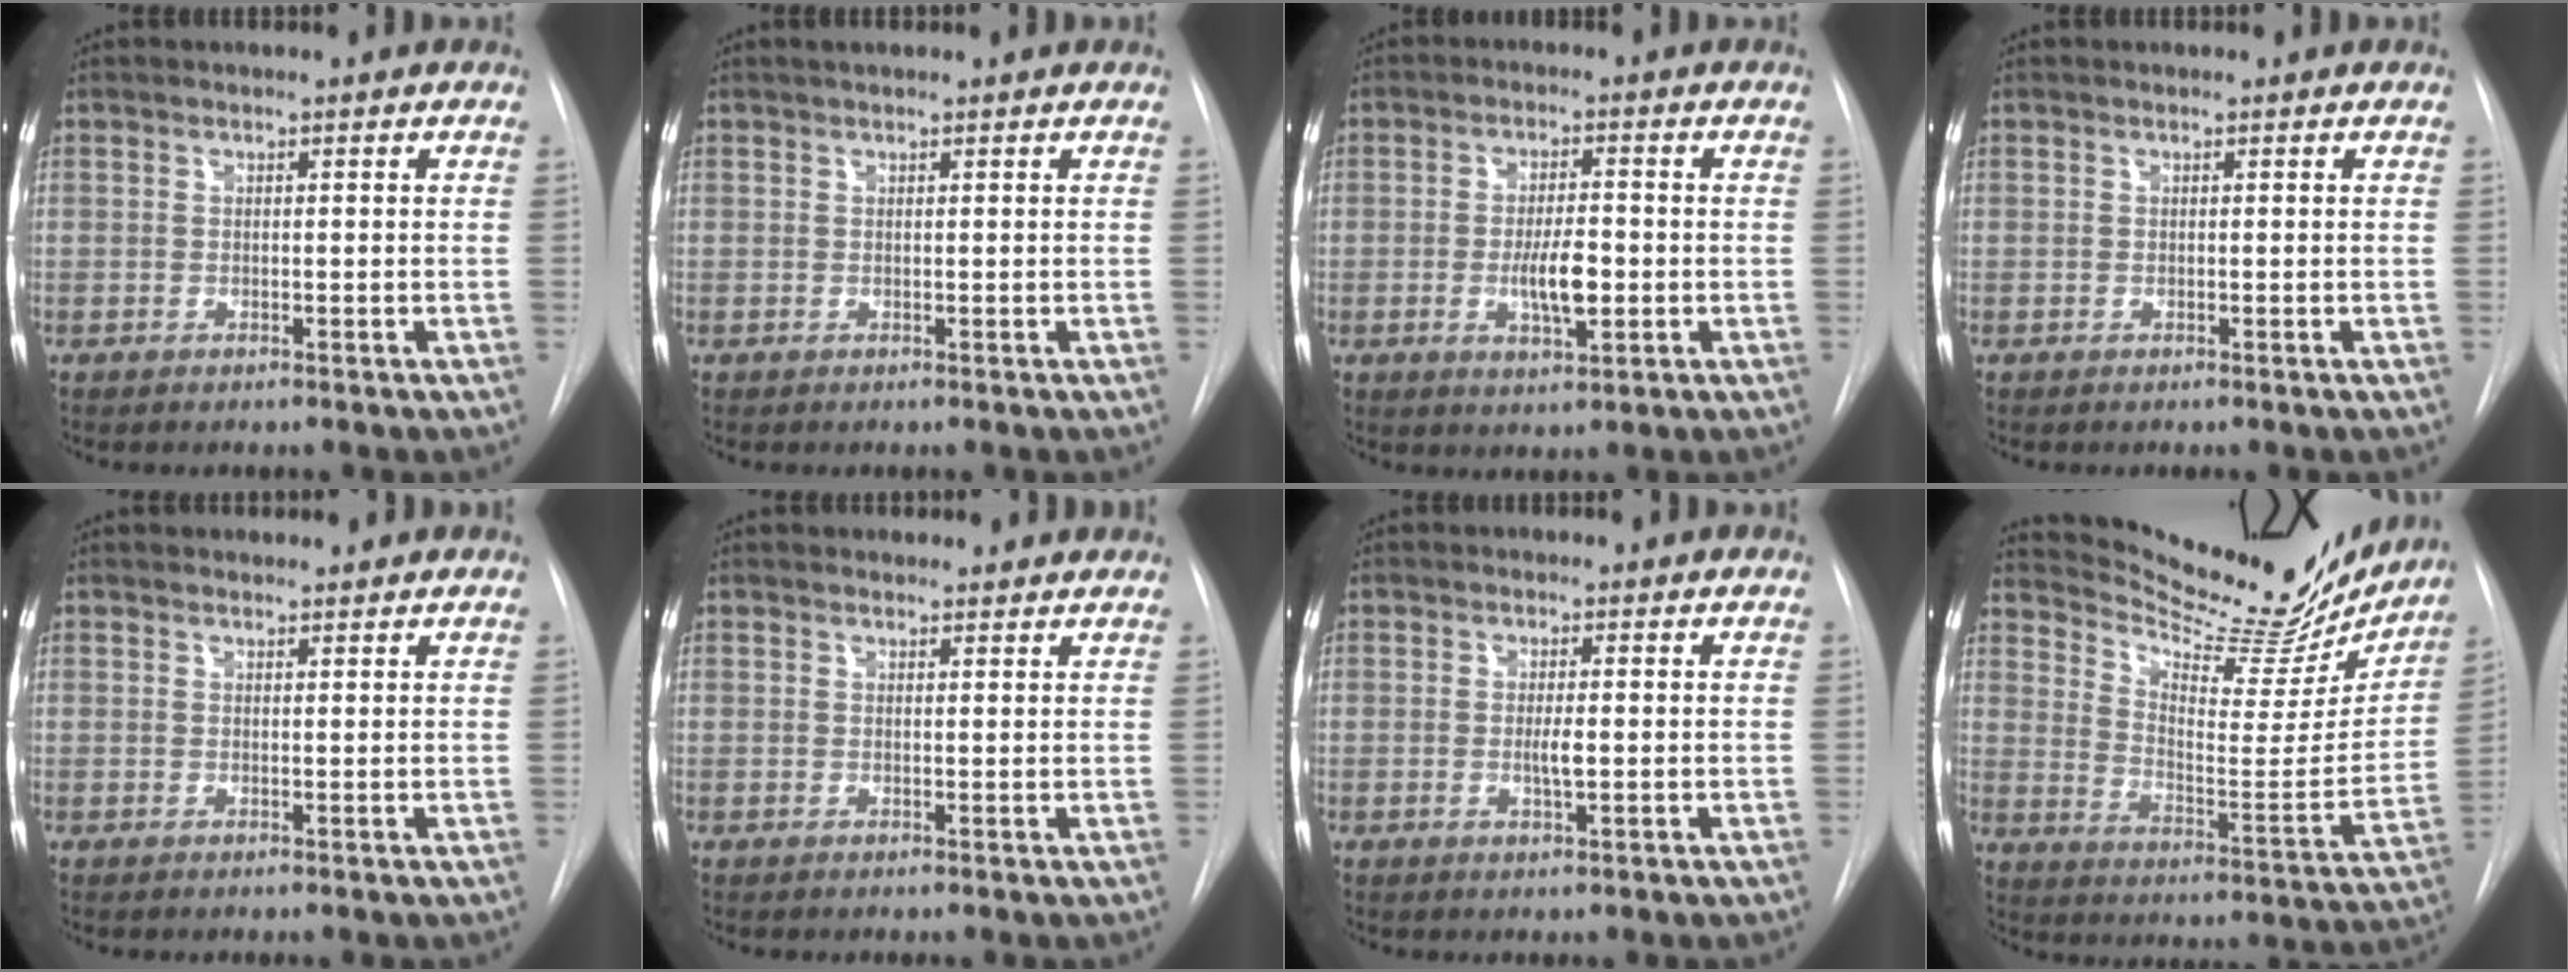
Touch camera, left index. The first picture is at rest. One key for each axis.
{"total": 1.7, "fx": 1.5, "fy": 0.2, "fz": 0.8, "tx": -0.011, "ty": 0.021, "tz": 0.024}
{"total": 5.8, "fx": -1.1, "fy": 1.8, "fz": 5.4, "tx": -0.097, "ty": -0.005, "tz": -0.016}
{"total": 0.0}
{"total": 2.3, "fx": 2.2, "fy": 0.5, "fz": 0.3, "tx": -0.008, "ty": 0.012, "tz": 0.030}
{"total": 3.3, "fx": 3.1, "fy": 1.0, "fz": 0.3, "tx": -0.003, "ty": 0.009, "tz": 0.032}
{"total": 2.1, "fx": -0.1, "fy": 0.3, "fz": 2.1, "tx": -0.040, "ty": -0.003, "tz": -0.002}
{"total": 22.3, "fx": 20.6, "fy": 4.8, "fz": 7.0, "tx": -0.105, "ty": -0.058, "tz": 0.283}